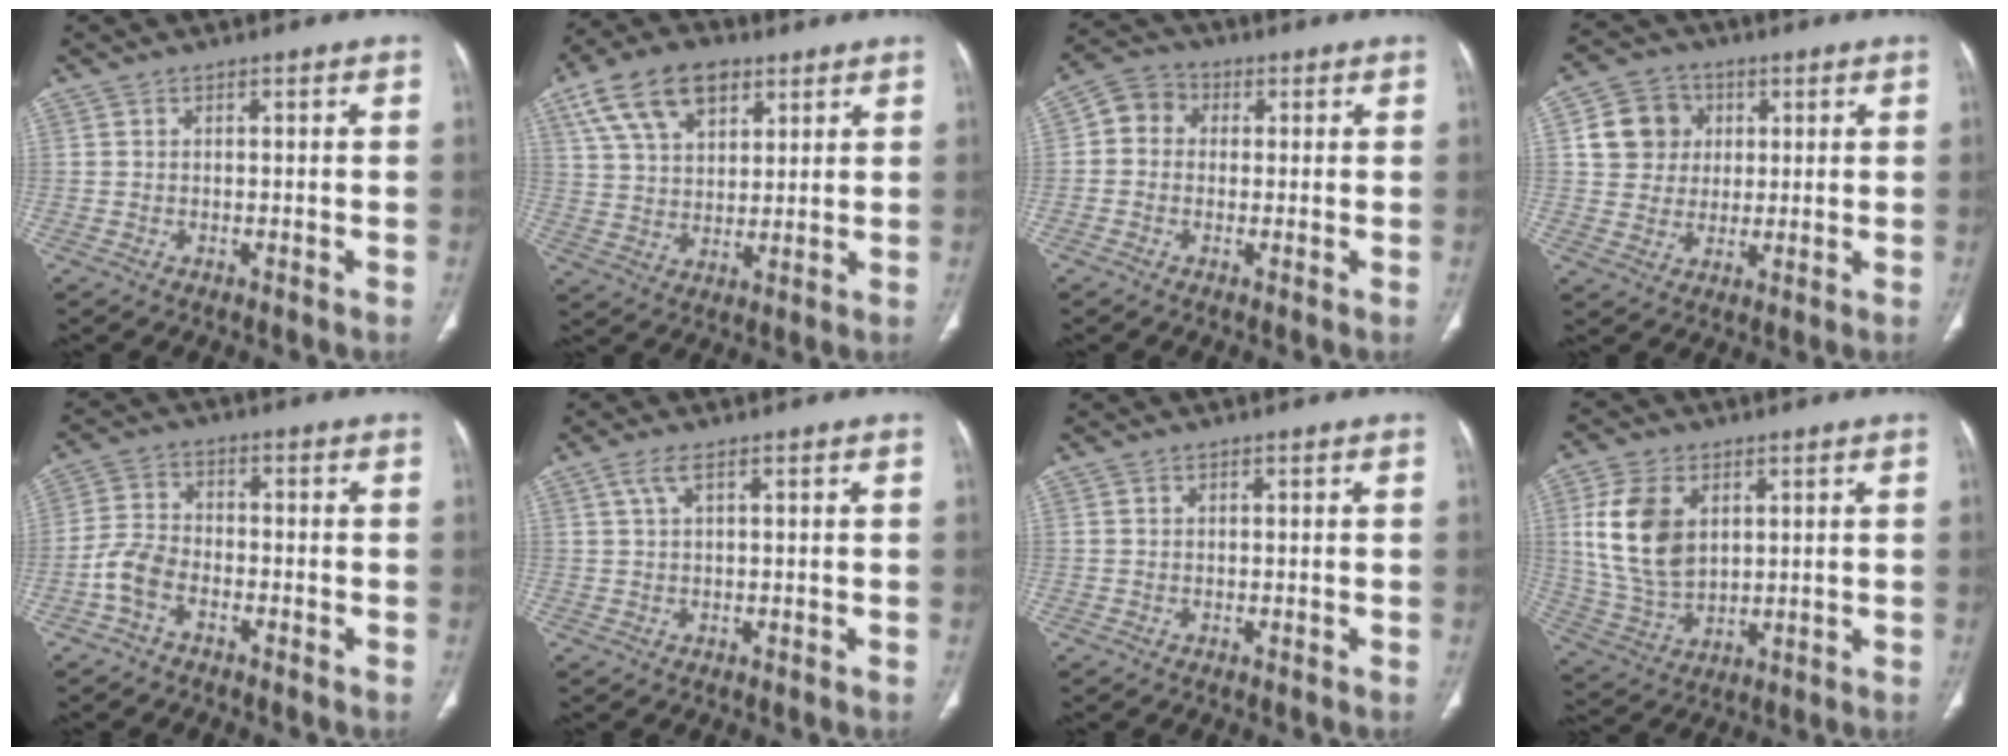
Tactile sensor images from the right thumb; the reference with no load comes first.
{"total": 13.9, "force": [7.2, 8.2, 8.7], "torque": [-0.136, -0.011, 0.133]}
{"total": 5.5, "force": [0.4, 4.8, 2.7], "torque": [-0.033, 0.015, -0.007]}
{"total": 9.1, "force": [2.1, 8.3, 2.9], "torque": [-0.023, 0.001, 0.034]}
{"total": 5.5, "force": [-2.9, 3.3, 3.4], "torque": [-0.069, 0.021, -0.064]}
{"total": 2.2, "force": [1.0, 0.5, 1.9], "torque": [-0.055, 0.011, 0.026]}
{"total": 0.0}
{"total": 13.1, "force": [3.4, 8.6, 9.2], "torque": [-0.169, -0.012, 0.078]}